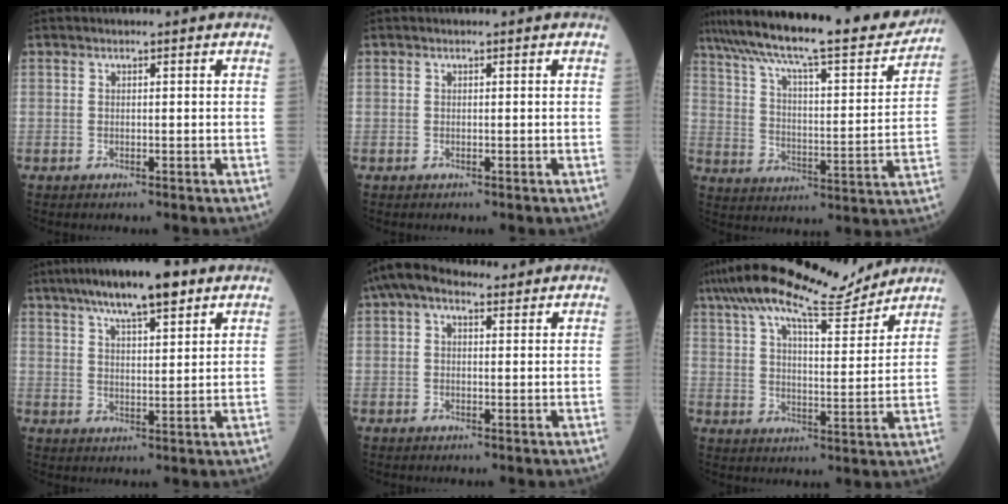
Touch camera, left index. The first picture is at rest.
{"total": 0.0}
{"total": 26.4, "force": [22.5, 3.5, 13.4], "torque": [-0.231, -0.012, 0.322]}
{"total": 10.3, "force": [7.0, 2.1, 7.2], "torque": [-0.123, 0.022, 0.114]}
{"total": 5.4, "force": [3.3, 2.8, 3.3], "torque": [-0.072, 0.041, 0.057]}
{"total": 16.7, "force": [14.3, 2.8, 8.2], "torque": [-0.154, 0.024, 0.222]}